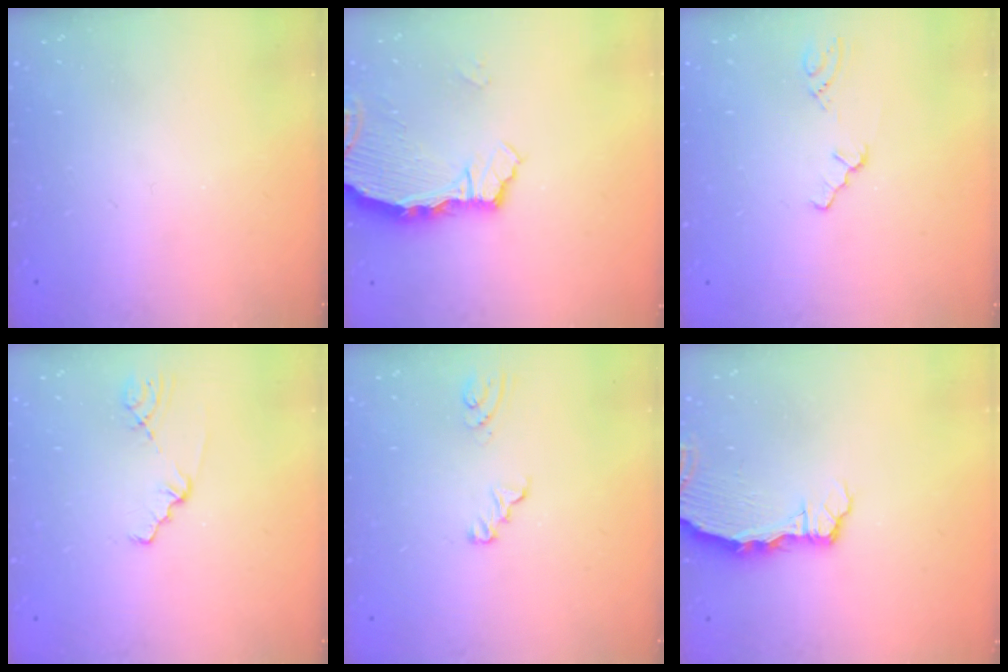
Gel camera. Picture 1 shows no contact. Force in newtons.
{"total": 4.0, "press": 4.0, "slide": 0.2}
{"total": 0.7, "press": 0.6, "slide": 0.2}
{"total": 0.9, "press": 0.9, "slide": 0.2}
{"total": 3.0, "press": 3.0, "slide": 0.3}
{"total": 5.2, "press": 5.2, "slide": 0.4}